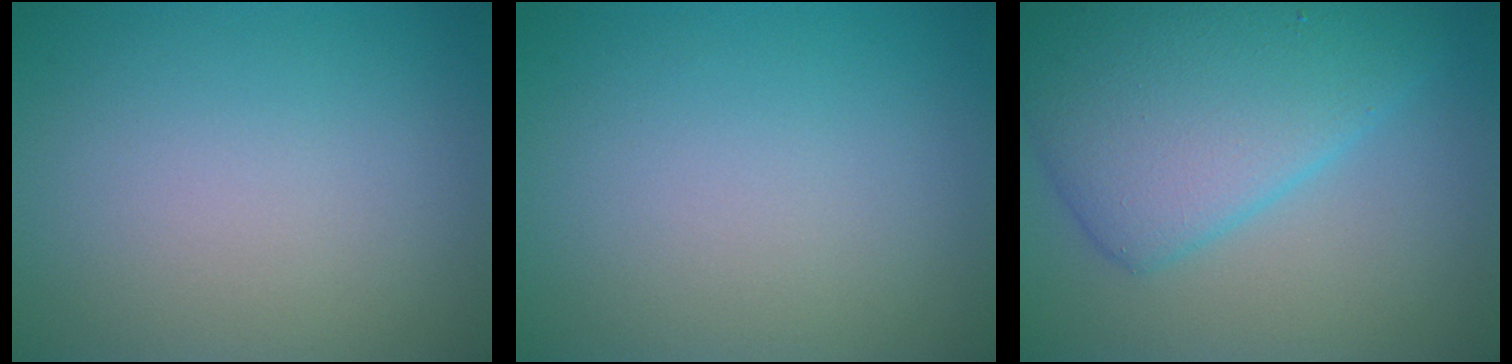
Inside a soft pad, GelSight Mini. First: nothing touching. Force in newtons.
{"total": 0.0}
{"total": 7.8, "press": 7.8, "slide": 0.0}